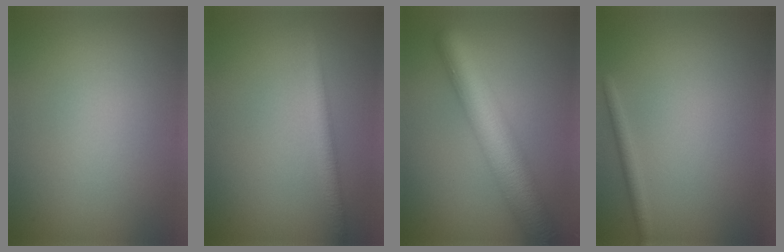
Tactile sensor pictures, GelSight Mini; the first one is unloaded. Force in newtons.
{"total": 2.0, "press": 2.0, "slide": 0.0}
{"total": 8.7, "press": 8.7, "slide": 0.3}
{"total": 1.3, "press": 1.3, "slide": 0.0}